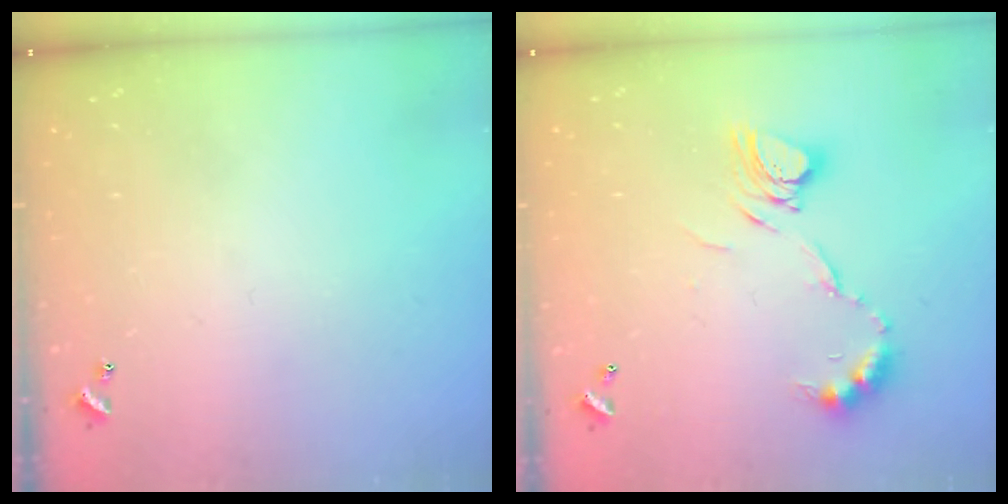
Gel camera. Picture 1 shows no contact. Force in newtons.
{"total": 10.3, "press": 10.3, "slide": 1.1}